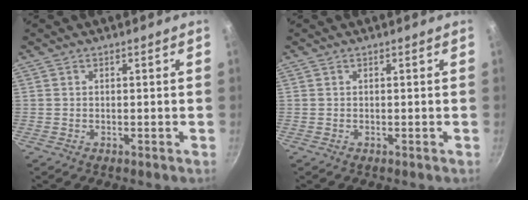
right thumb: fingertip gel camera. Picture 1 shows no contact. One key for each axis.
{"total": 0.0}